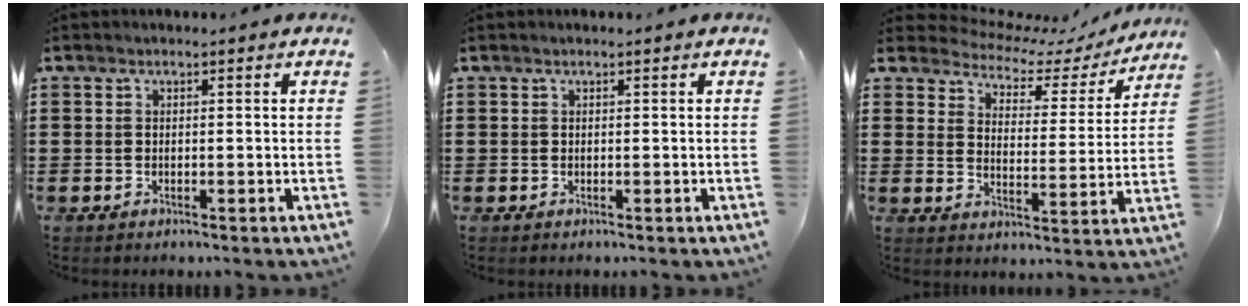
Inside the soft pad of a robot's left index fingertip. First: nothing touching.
{"total": 0.0}
{"total": 5.0, "force": [4.7, 1.5, 0.9], "torque": [-0.040, -0.036, 0.076]}